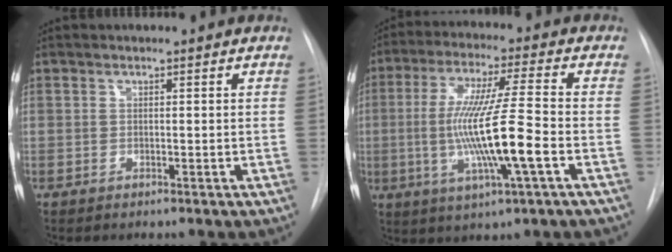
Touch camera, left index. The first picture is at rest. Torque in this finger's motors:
{"motor_torque": [2.14, 0.00, 0.51, 0.21]}